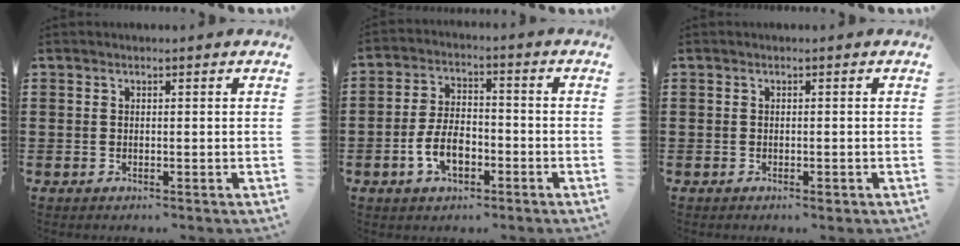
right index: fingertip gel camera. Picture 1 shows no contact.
{"total": 6.5, "force": [-2.5, 3.3, 5.0], "torque": [-0.112, 0.000, -0.050]}
{"total": 0.6, "force": [-0.4, 0.3, 0.4], "torque": [-0.011, -0.004, -0.006]}